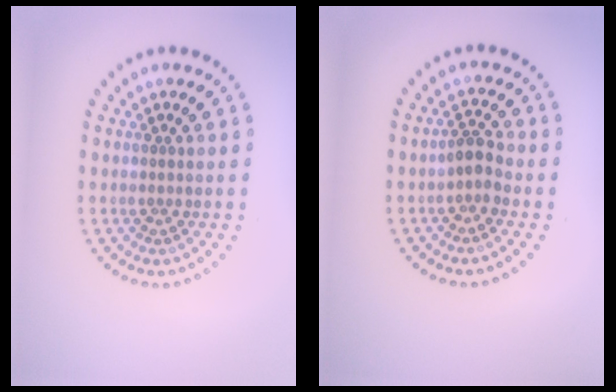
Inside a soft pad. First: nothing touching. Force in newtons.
{"total": 1.8, "press": 1.4, "slide": 1.1}